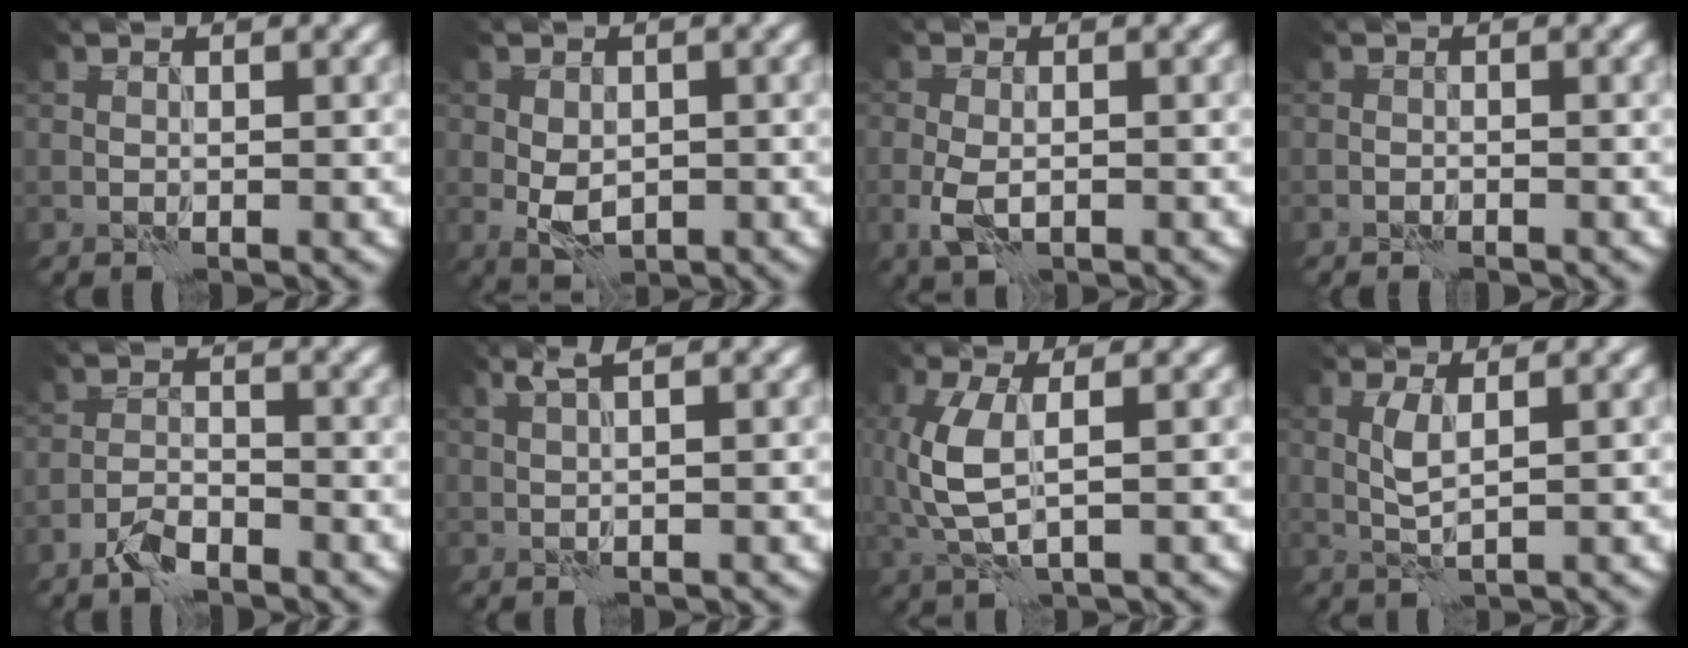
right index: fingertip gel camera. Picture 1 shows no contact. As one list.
[{"total": 2.9, "force": [-0.3, 1.9, 2.1], "torque": [-0.036, -0.002, -0.005]}, {"total": 2.8, "force": [-0.8, 1.6, 2.2], "torque": [-0.052, -0.007, -0.018]}, {"total": 0.7, "force": [-0.6, 0.3, 0.2], "torque": [-0.001, 0.003, -0.013]}, {"total": 2.6, "force": [-2.1, 0.9, 1.4], "torque": [-0.026, 0.006, -0.047]}, {"total": 1.9, "force": [1.0, 0.1, 1.6], "torque": [-0.035, 0.001, 0.017]}, {"total": 4.9, "force": [0.3, 2.0, 4.4], "torque": [-0.123, -0.002, 0.008]}, {"total": 2.0, "force": [0.6, 0.3, 1.9], "torque": [-0.047, 0.002, 0.014]}]